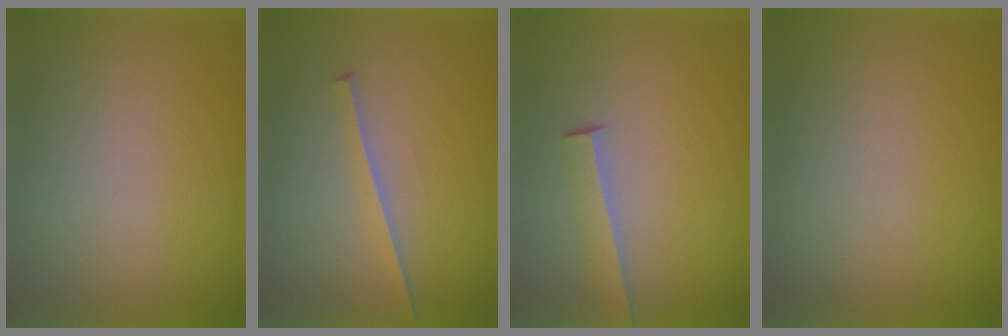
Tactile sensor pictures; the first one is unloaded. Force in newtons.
{"total": 1.8}
{"total": 2.7}
{"total": 0.0}